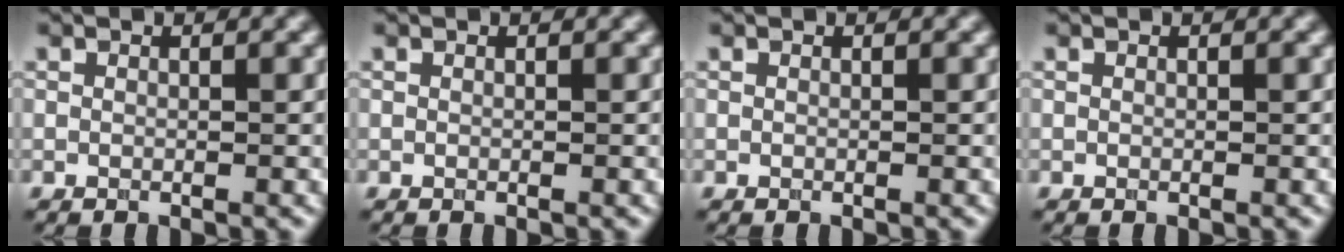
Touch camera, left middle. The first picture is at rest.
{"total": 0.0}
{"total": 0.0}
{"total": 0.0}